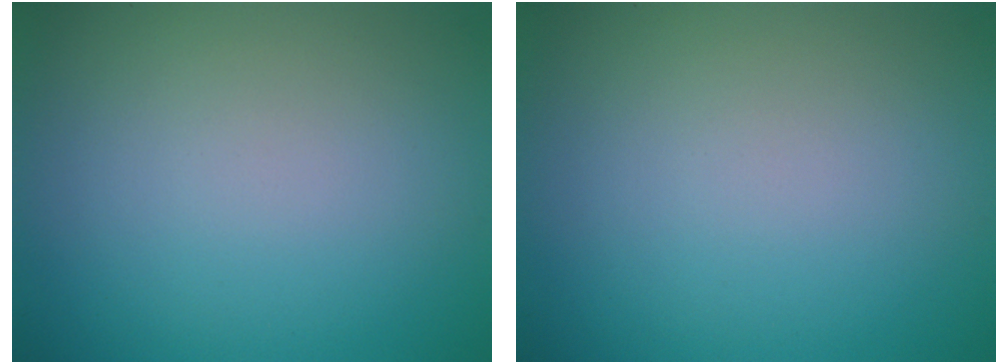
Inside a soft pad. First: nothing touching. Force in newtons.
{"total": 0.0}